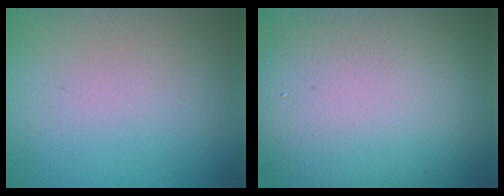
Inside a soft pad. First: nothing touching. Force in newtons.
{"total": 17.2, "press": 17.2, "slide": 0.7}